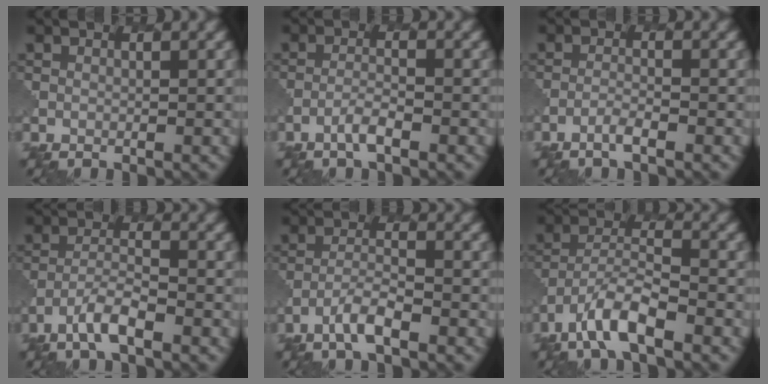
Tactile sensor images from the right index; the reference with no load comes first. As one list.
[{"total": 1.6, "force": [-1.1, 0.3, 1.1], "torque": [-0.024, 0.005, -0.024]}, {"total": 1.3, "force": [-1.0, 0.2, 0.8], "torque": [-0.016, 0.002, -0.026]}, {"total": 3.5, "force": [-2.4, 0.8, 2.4], "torque": [-0.050, 0.002, -0.052]}, {"total": 3.1, "force": [-2.1, 0.7, 2.2], "torque": [-0.047, 0.003, -0.047]}, {"total": 5.7, "force": [-3.8, 1.7, 3.8], "torque": [-0.072, 0.002, -0.074]}]